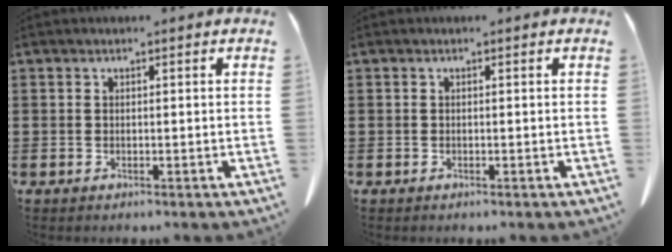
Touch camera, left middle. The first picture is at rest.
{"total": 0.0}